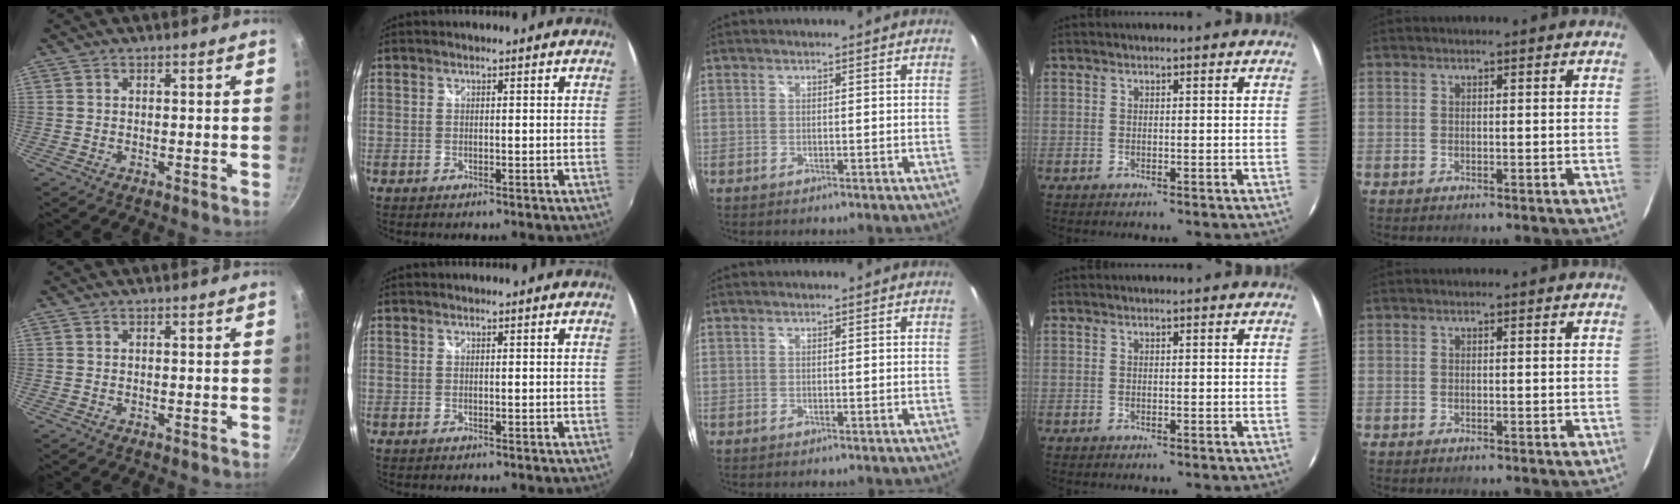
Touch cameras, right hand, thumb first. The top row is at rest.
{}